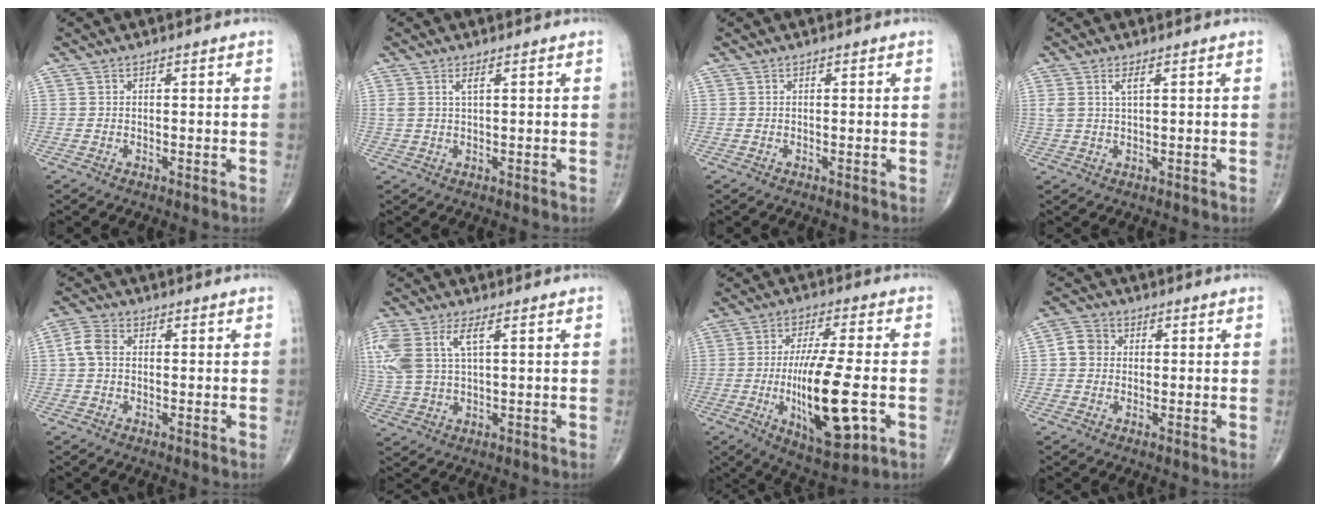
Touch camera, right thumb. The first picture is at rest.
{"total": 2.0, "force": [0.9, 0.5, 1.7], "torque": [-0.041, 0.003, 0.023]}
{"total": 0.0}
{"total": 2.6, "force": [1.2, 0.7, 2.2], "torque": [-0.052, 0.001, 0.029]}
{"total": 4.1, "force": [0.2, 2.8, 2.9], "torque": [-0.063, 0.012, -0.003]}
{"total": 12.9, "force": [4.0, 6.1, 10.6], "torque": [-0.270, 0.006, 0.082]}
{"total": 17.5, "force": [-3.5, 5.0, 16.4], "torque": [-0.289, -0.004, -0.047]}
{"total": 4.0, "force": [0.1, 3.6, 1.7], "torque": [-0.021, 0.009, -0.005]}